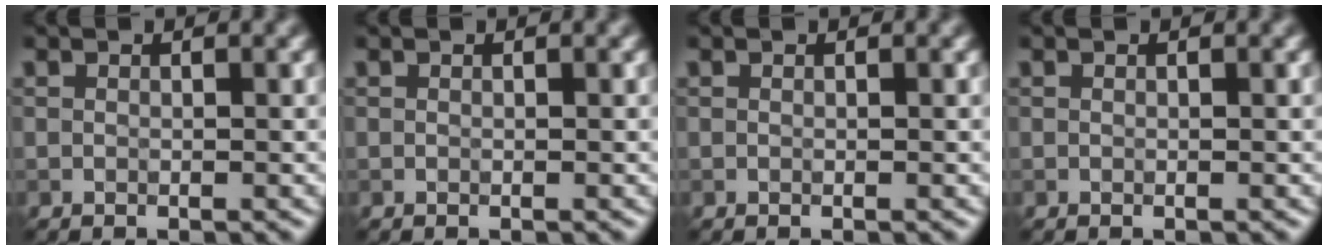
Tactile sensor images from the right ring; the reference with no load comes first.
{"total": 0.0}
{"total": 0.0}
{"total": 0.0}